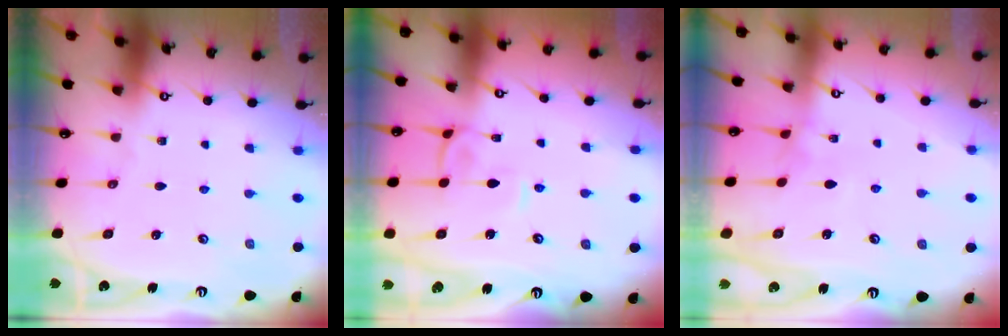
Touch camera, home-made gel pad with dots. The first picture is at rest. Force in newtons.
{"total": 1.9, "press": 1.8, "slide": 0.7}
{"total": 3.0, "press": 3.0, "slide": 0.3}